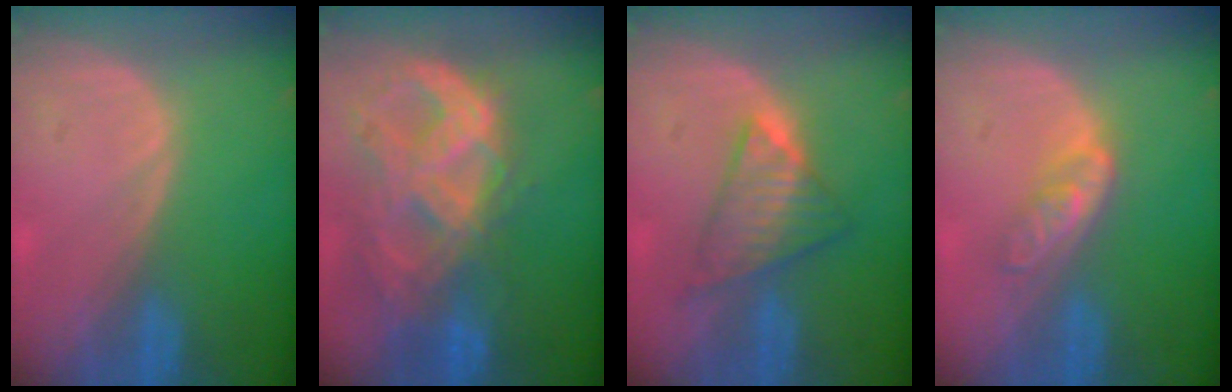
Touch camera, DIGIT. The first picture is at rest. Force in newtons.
{"total": 11.3, "press": 9.6, "slide": 6.0}
{"total": 6.1, "press": 6.0, "slide": 1.2}
{"total": 4.6, "press": 3.9, "slide": 2.5}